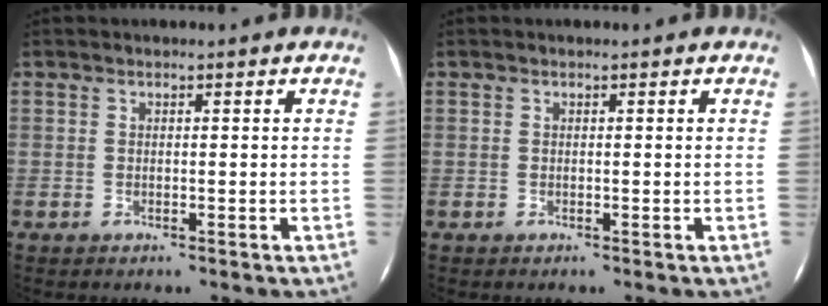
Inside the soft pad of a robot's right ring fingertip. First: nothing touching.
{"total": 0.0}